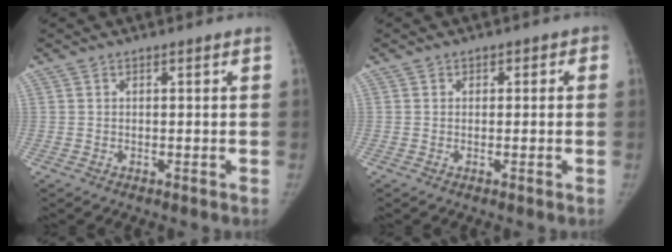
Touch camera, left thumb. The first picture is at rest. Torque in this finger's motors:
{"motor_torque": [-0.46, -0.22, -0.16, 0.05, -0.07]}